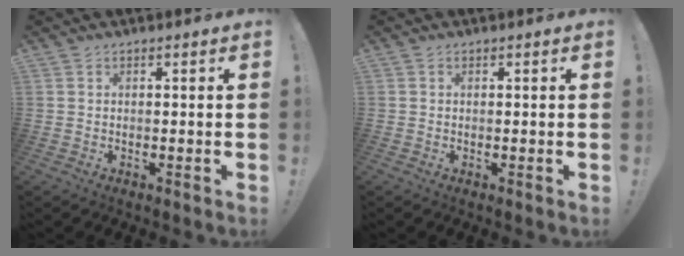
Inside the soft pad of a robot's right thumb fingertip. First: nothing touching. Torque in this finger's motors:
{"motor_torque": [-0.28, 0.30, 0.35, -0.08, 0.01]}